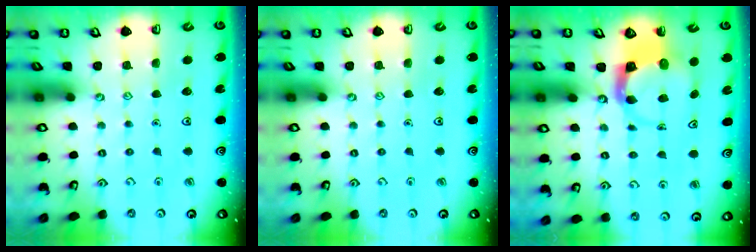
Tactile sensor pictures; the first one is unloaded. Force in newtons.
{"total": 0.0}
{"total": 3.7, "press": 3.6, "slide": 0.6}